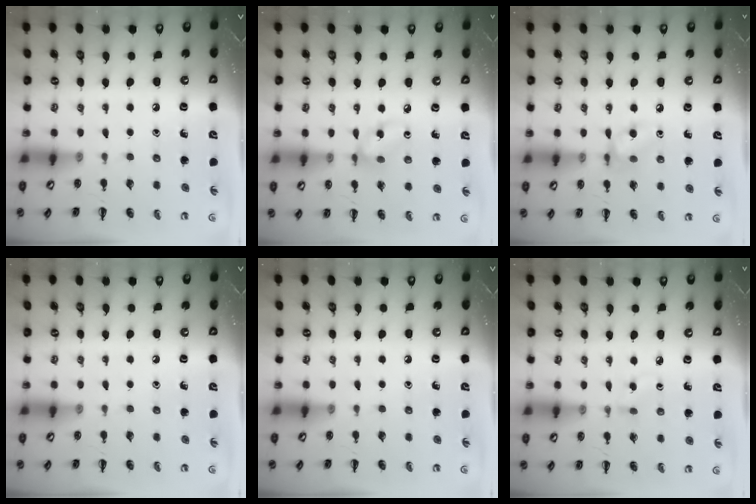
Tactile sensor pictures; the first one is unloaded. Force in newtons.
{"total": 6.6, "press": 6.6, "slide": 0.1}
{"total": 7.1, "press": 7.1, "slide": 0.2}
{"total": 0.0}
{"total": 0.0}
{"total": 2.2, "press": 1.9, "slide": 1.1}